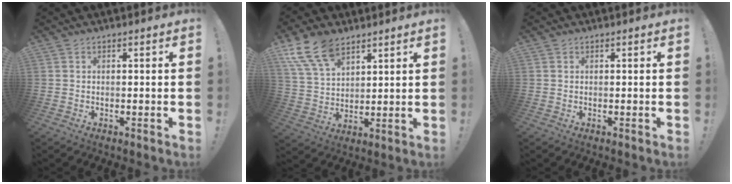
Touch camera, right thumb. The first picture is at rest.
{"total": 12.8, "force": [8.6, 6.9, 6.5], "torque": [-0.134, -0.033, 0.168]}
{"total": 0.0}